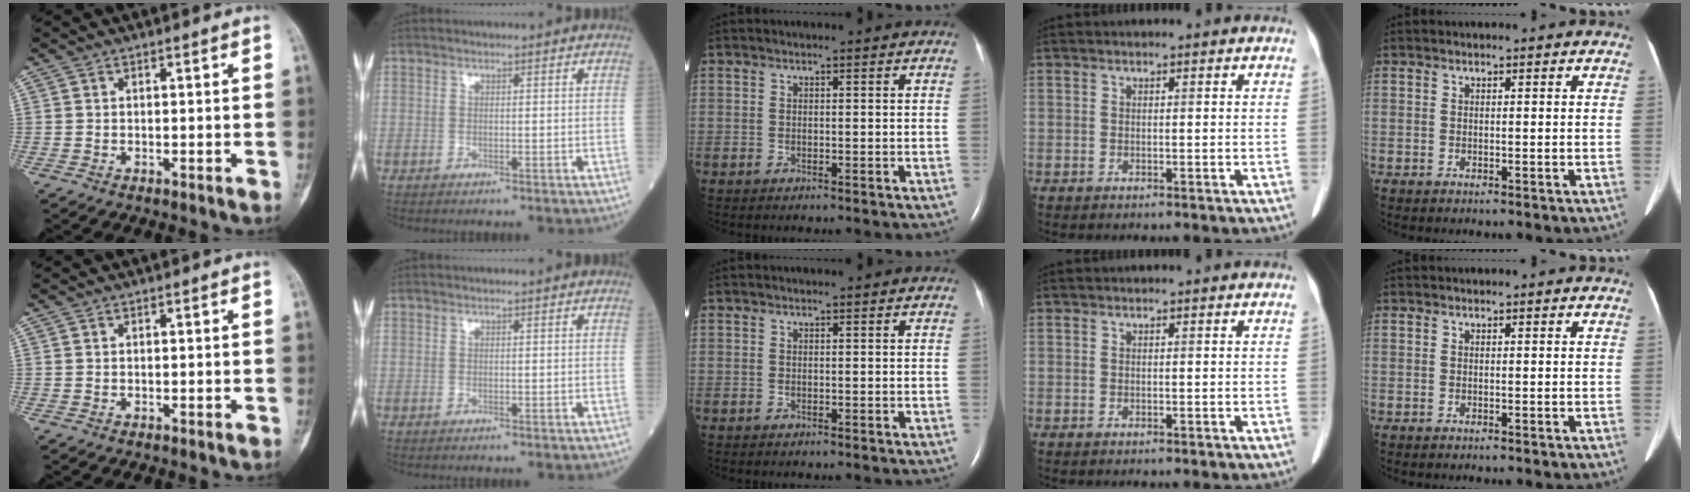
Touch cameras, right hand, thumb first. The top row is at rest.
{}